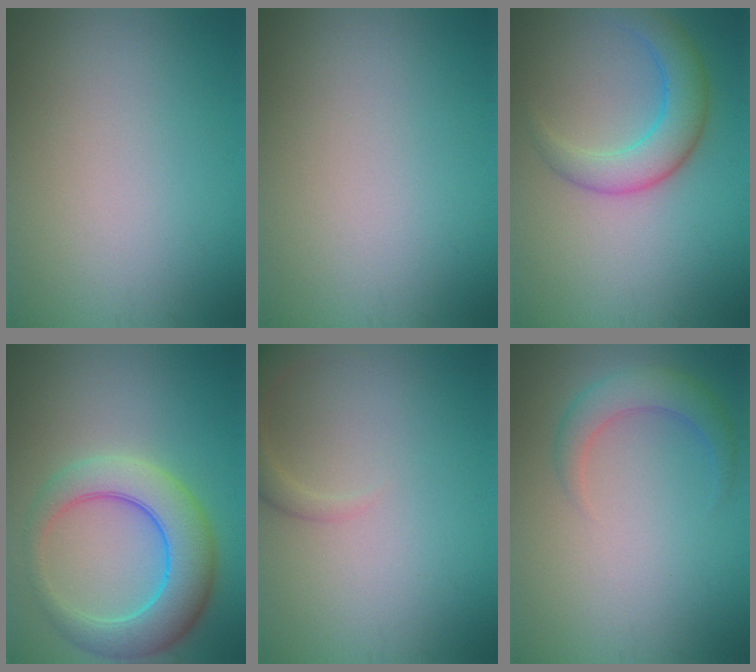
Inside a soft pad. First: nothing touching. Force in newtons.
{"total": 0.0}
{"total": 4.6, "press": 4.6, "slide": 0.2}
{"total": 7.0, "press": 7.0, "slide": 0.2}
{"total": 2.3, "press": 2.3, "slide": 0.3}
{"total": 2.9, "press": 2.9, "slide": 0.2}